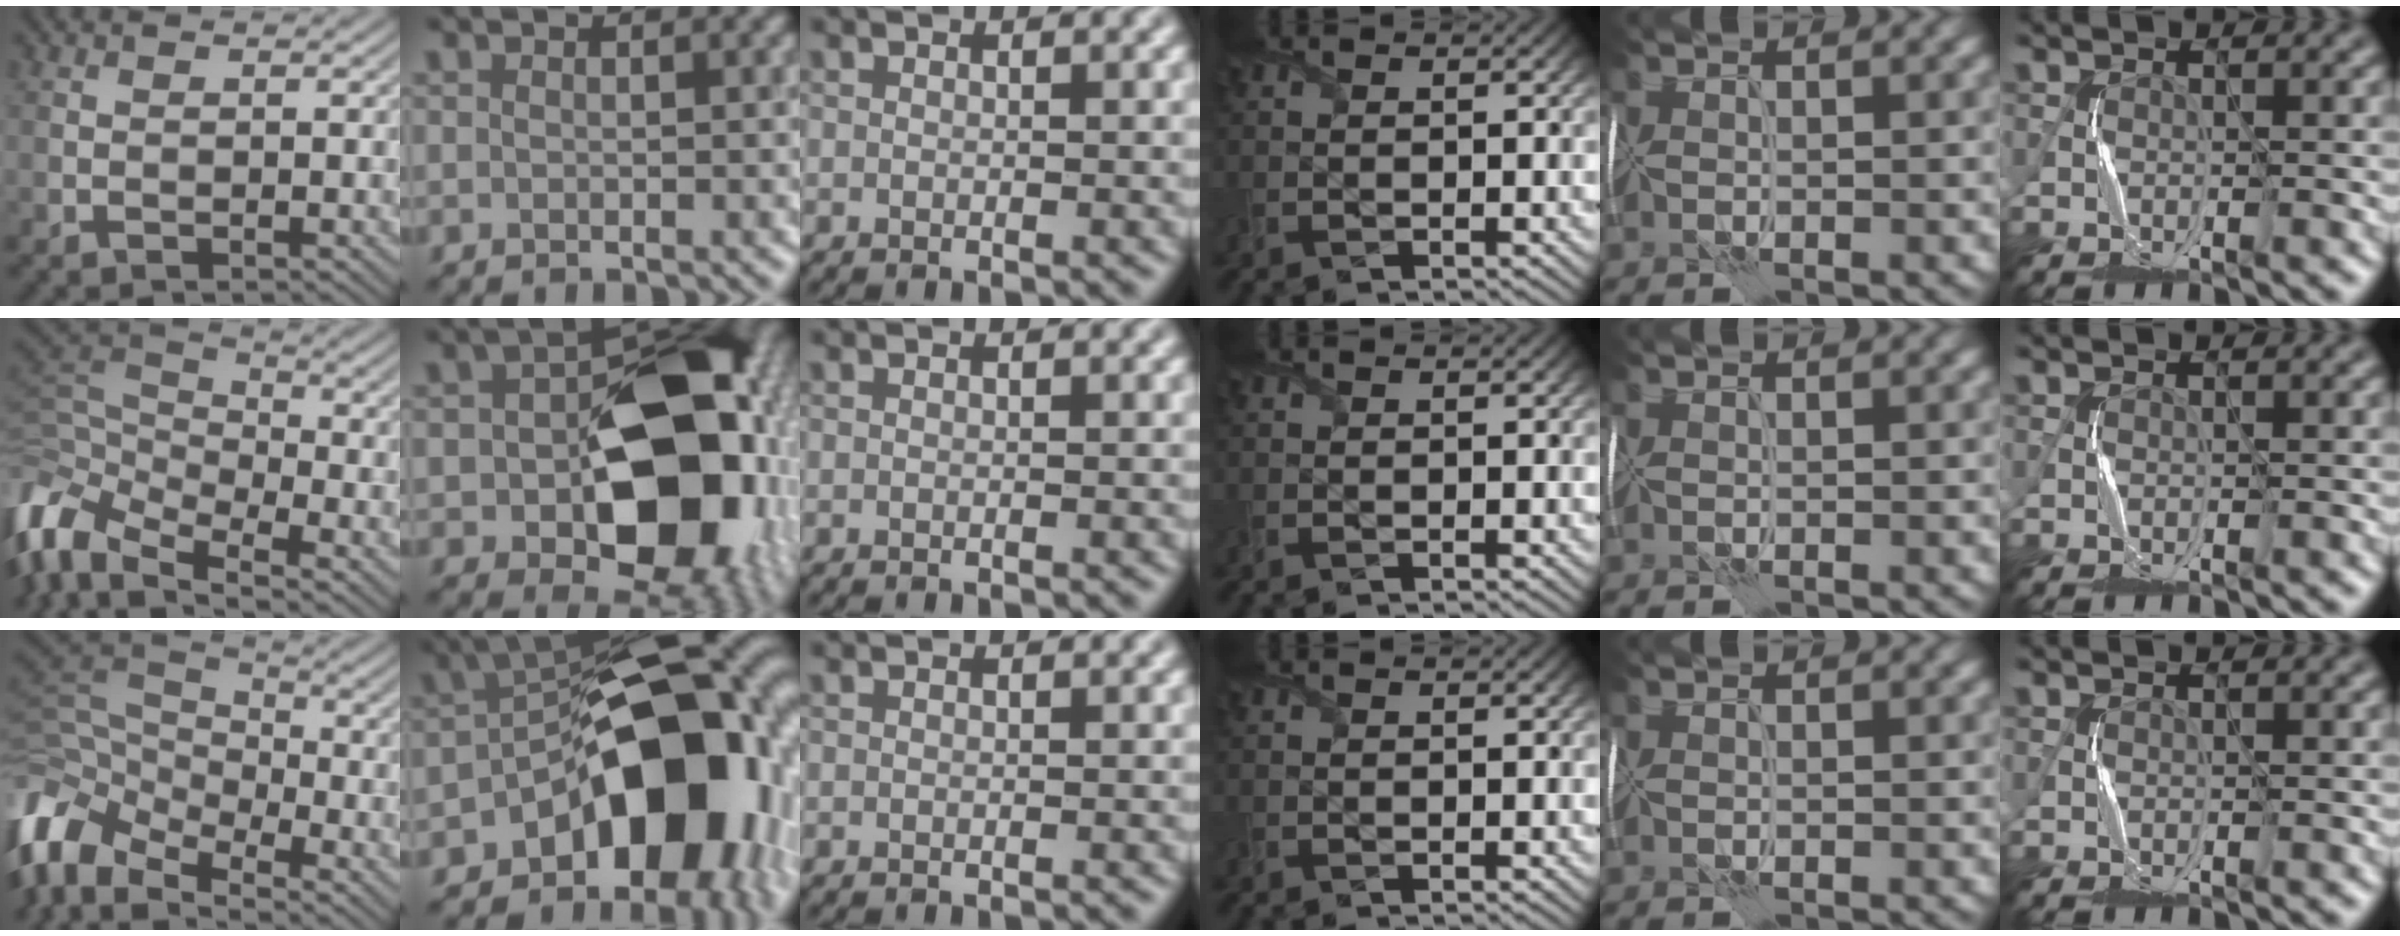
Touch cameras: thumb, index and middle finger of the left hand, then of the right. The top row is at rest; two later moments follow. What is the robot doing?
{"motion": "wrap", "object": "plastic wrap"}